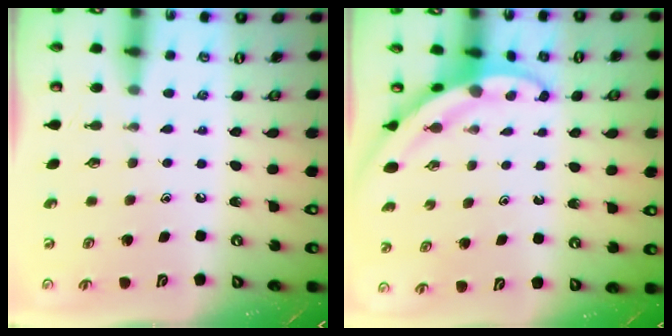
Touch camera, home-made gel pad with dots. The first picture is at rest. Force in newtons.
{"total": 3.4, "press": 3.4, "slide": 0.2}